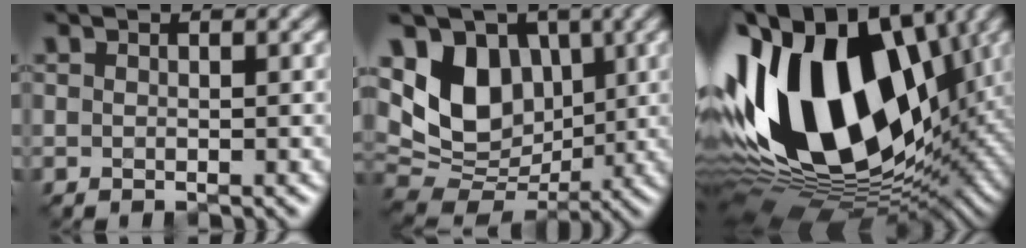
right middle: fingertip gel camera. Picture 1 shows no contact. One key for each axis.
{"total": 9.1, "fx": 1.9, "fy": 6.7, "fz": 5.9, "tx": -0.112, "ty": -0.004, "tz": 0.021}
{"total": 20.0, "fx": 1.4, "fy": 12.3, "fz": 15.7, "tx": -0.330, "ty": 0.006, "tz": 0.017}